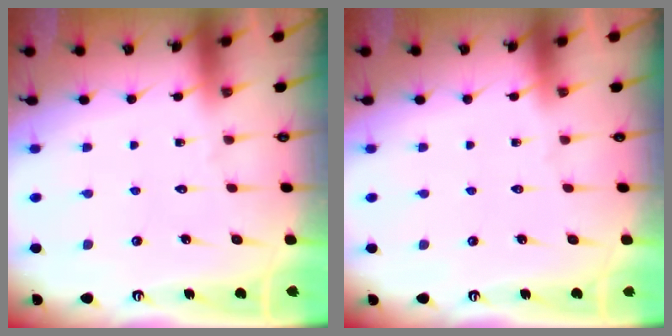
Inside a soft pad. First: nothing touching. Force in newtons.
{"total": 0.0}